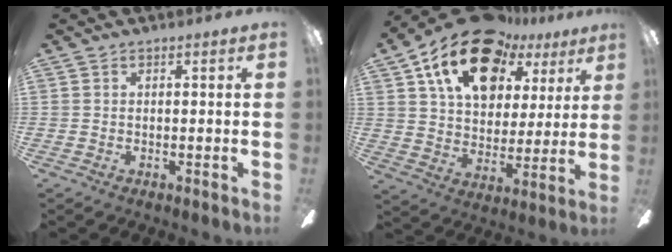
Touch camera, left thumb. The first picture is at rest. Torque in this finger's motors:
{"motor_torque": [2.19, 2.52, 1.39, -1.39, 0.15]}